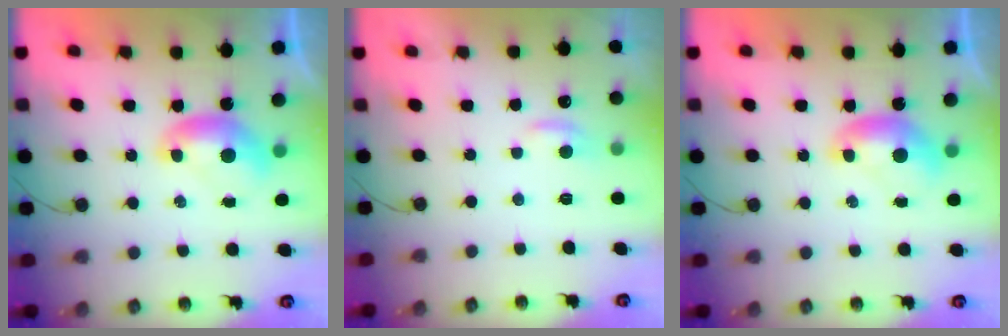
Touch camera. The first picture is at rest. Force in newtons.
{"total": 0.9, "press": 0.8, "slide": 0.4}
{"total": 0.0}